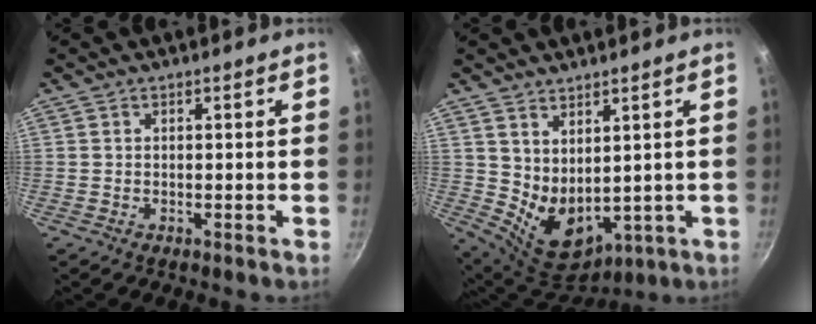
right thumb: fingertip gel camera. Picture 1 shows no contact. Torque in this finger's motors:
{"motor_torque": [-0.32, 1.11, 0.49, 0.88, 0.09]}